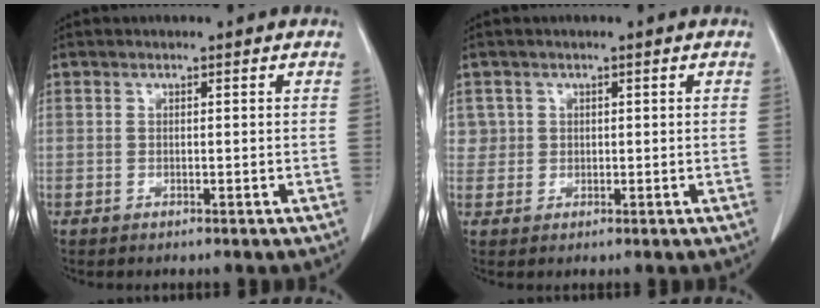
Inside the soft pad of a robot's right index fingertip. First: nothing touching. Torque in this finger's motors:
{"motor_torque": [0.04, 0.00, 0.09, 0.00]}